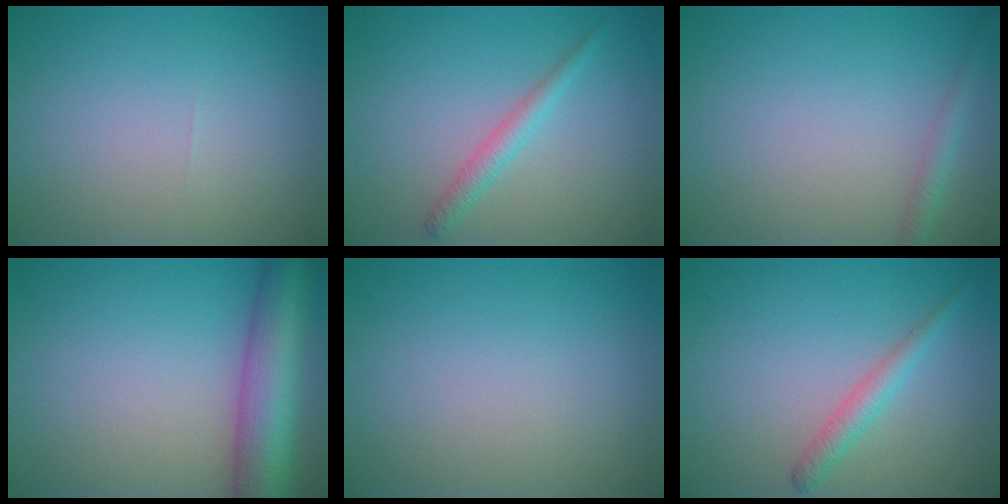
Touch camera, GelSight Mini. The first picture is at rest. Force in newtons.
{"total": 1.9, "press": 1.9, "slide": 0.1}
{"total": 1.4, "press": 1.4, "slide": 0.1}
{"total": 8.4, "press": 8.4, "slide": 0.3}
{"total": 0.0}
{"total": 2.0, "press": 2.0, "slide": 0.1}